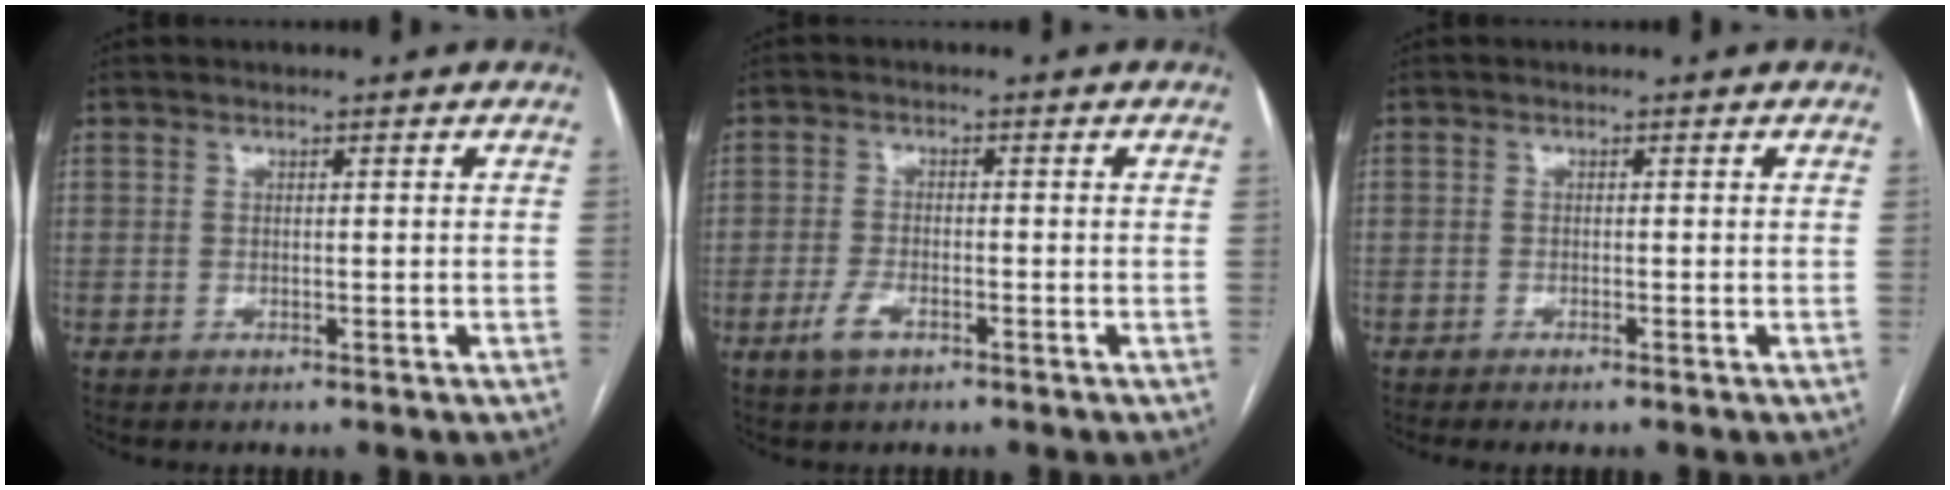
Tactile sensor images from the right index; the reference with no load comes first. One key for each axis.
{"total": 3.5, "fx": -2.0, "fy": 1.4, "fz": 2.4, "tx": -0.054, "ty": 0.001, "tz": -0.037}
{"total": 1.2, "fx": -1.0, "fy": -0.1, "fz": 0.7, "tx": -0.012, "ty": -0.002, "tz": -0.017}